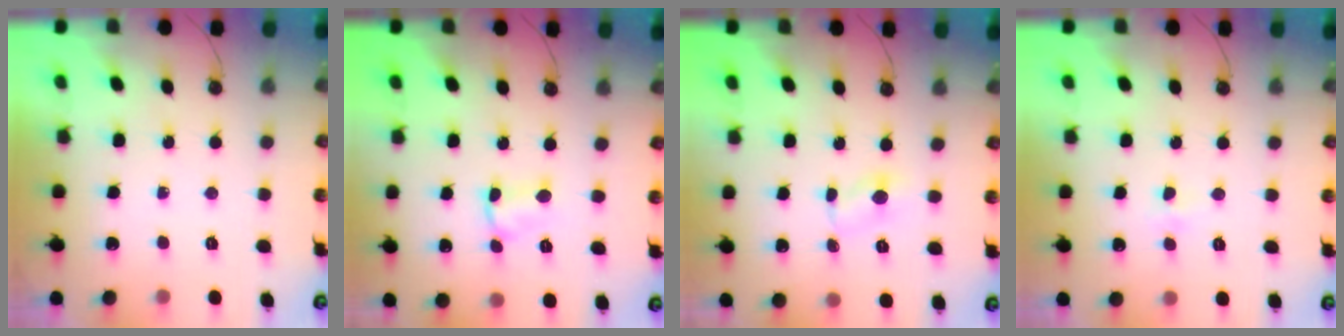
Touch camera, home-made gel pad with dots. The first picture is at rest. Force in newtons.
{"total": 2.9, "press": 2.8, "slide": 0.3}
{"total": 2.7, "press": 2.7, "slide": 0.3}
{"total": 3.0, "press": 2.9, "slide": 0.6}